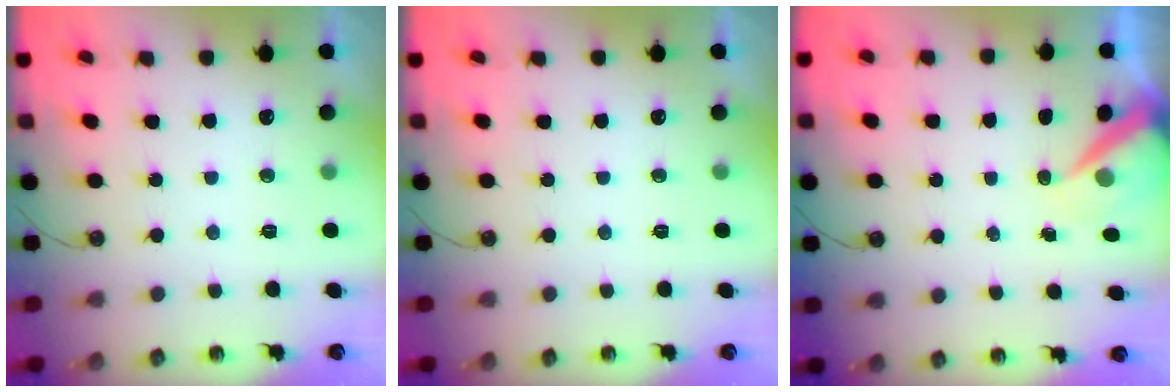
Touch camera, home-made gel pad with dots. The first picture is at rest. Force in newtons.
{"total": 0.0}
{"total": 6.6, "press": 6.6, "slide": 0.9}